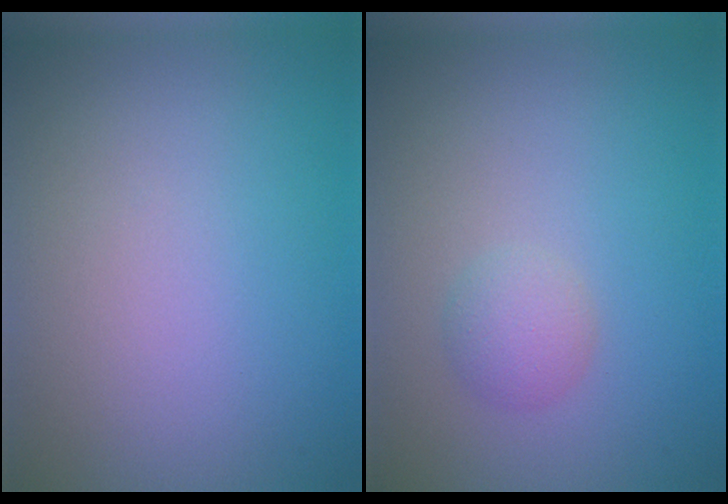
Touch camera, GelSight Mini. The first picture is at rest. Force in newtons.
{"total": 1.8, "press": 1.8, "slide": 0.0}